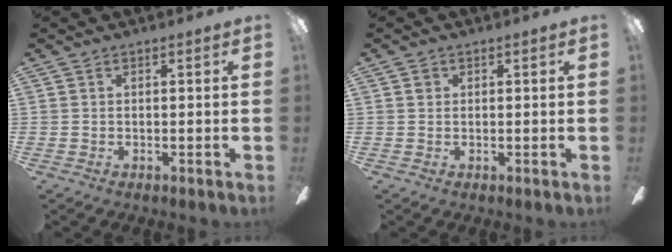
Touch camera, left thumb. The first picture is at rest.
{"total": 0.9, "force": [0.2, 0.8, 0.3], "torque": [0.003, 0.001, 0.002]}